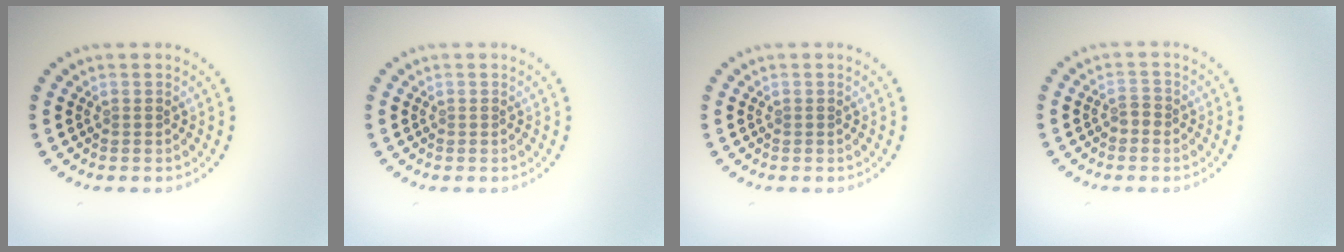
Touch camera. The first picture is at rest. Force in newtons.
{"total": 0.0}
{"total": 0.0}
{"total": 1.2, "press": 1.1, "slide": 0.5}